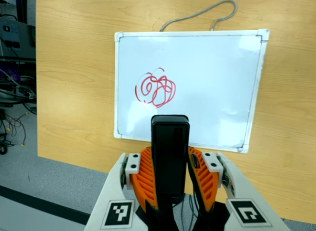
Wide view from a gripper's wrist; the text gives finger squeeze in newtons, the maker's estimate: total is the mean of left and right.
{"total": 4.3, "left": 2.8, "right": 5.8}